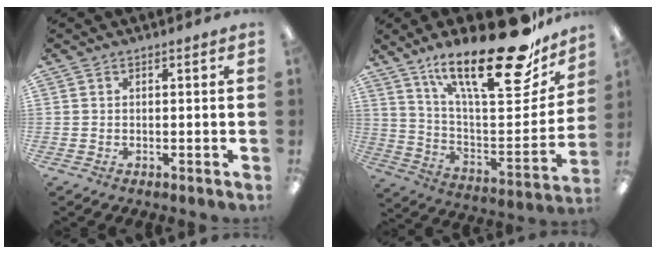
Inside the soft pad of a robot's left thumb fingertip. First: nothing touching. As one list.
[{"total": 27.5, "force": [19.1, 8.0, 18.1], "torque": [-0.265, -0.127, 0.313]}]